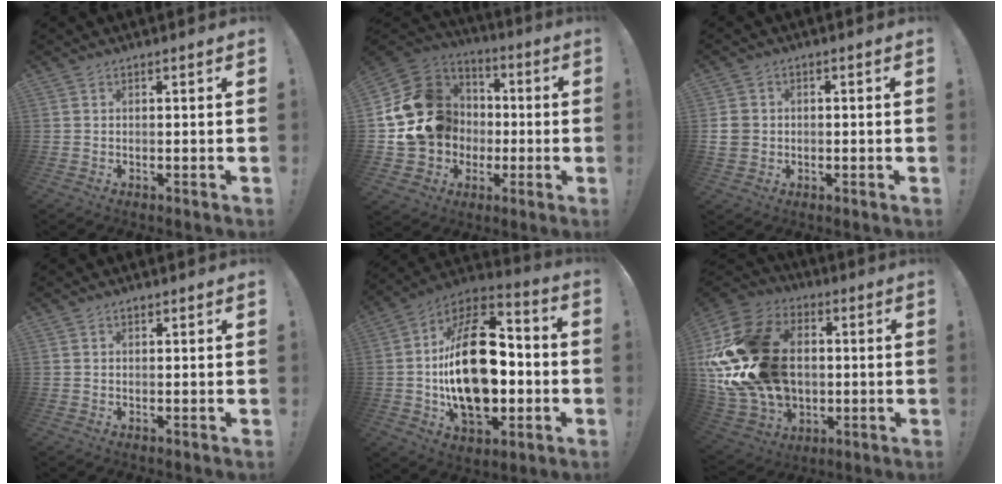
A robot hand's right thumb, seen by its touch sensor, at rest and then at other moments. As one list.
[{"total": 19.4, "force": [1.2, 17.7, 7.9], "torque": [-0.113, 0.004, 0.063]}, {"total": 5.4, "force": [-0.4, 4.6, 2.8], "torque": [-0.054, 0.008, -0.006]}, {"total": 0.5, "force": [0.4, 0.3, 0.2], "torque": [0.003, -0.002, 0.006]}, {"total": 28.6, "force": [-1.7, 16.5, 23.3], "torque": [-0.407, 0.020, -0.019]}, {"total": 29.6, "force": [1.4, 21.4, 20.4], "torque": [-0.375, 0.003, 0.061]}]